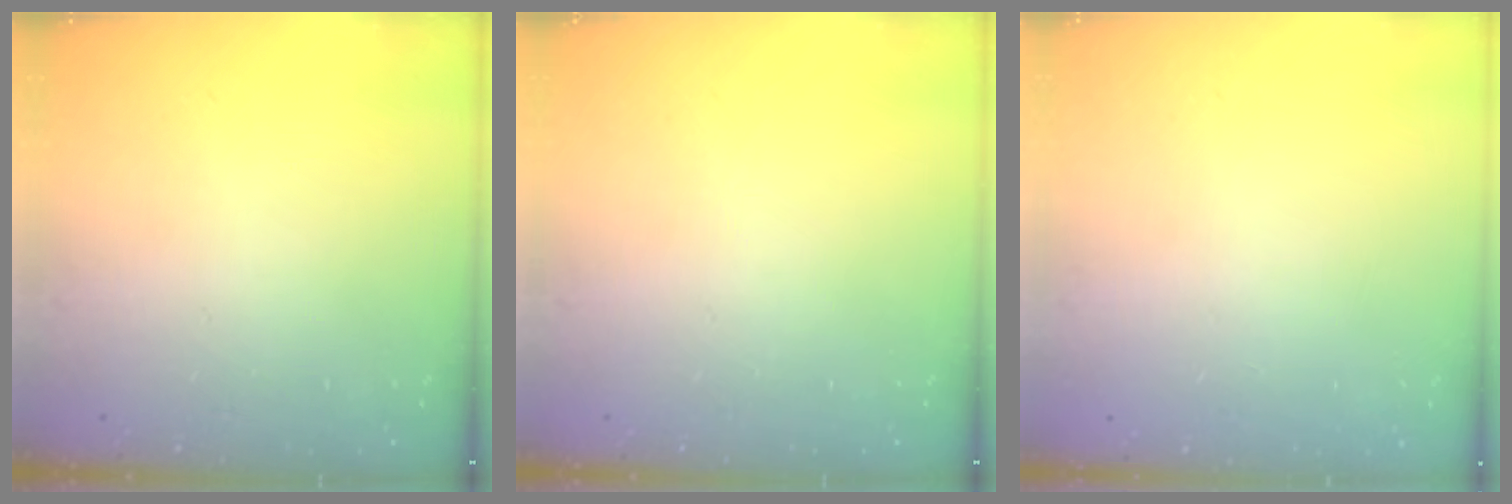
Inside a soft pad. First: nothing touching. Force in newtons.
{"total": 0.0}
{"total": 0.0}